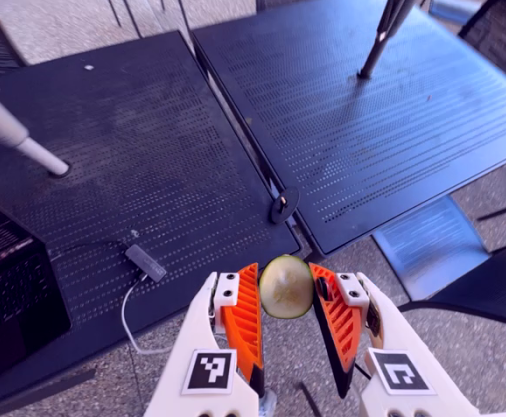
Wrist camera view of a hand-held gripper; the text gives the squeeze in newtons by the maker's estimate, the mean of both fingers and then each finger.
{"total": 7.2, "left": 6.6, "right": 7.8}